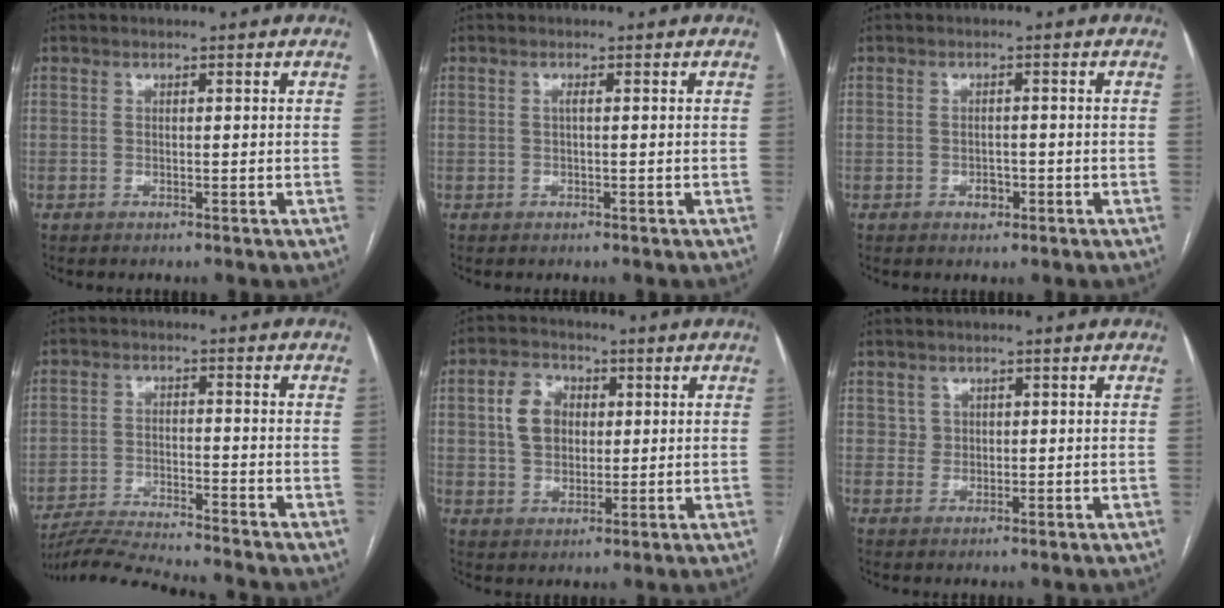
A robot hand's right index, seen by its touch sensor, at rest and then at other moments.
{"total": 0.6, "force": [0.0, 0.0, 0.6], "torque": [-0.012, 0.001, 0.000]}
{"total": 1.7, "force": [-0.8, 1.2, 0.9], "torque": [-0.012, 0.004, -0.008]}
{"total": 11.1, "force": [-10.6, -0.9, 3.2], "torque": [-0.050, -0.007, -0.183]}
{"total": 7.0, "force": [1.5, 5.3, 4.4], "torque": [-0.092, 0.019, 0.030]}
{"total": 1.5, "force": [0.5, 1.4, 0.0], "torque": [0.010, -0.001, 0.004]}